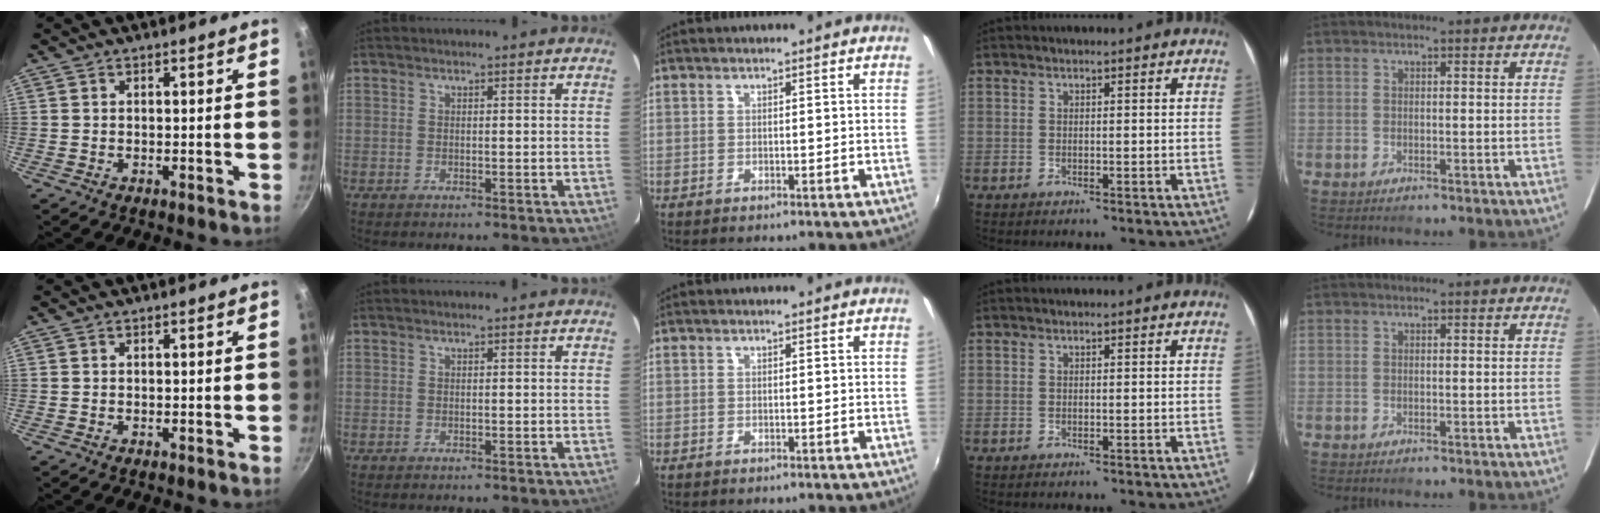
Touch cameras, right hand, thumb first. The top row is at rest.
{}